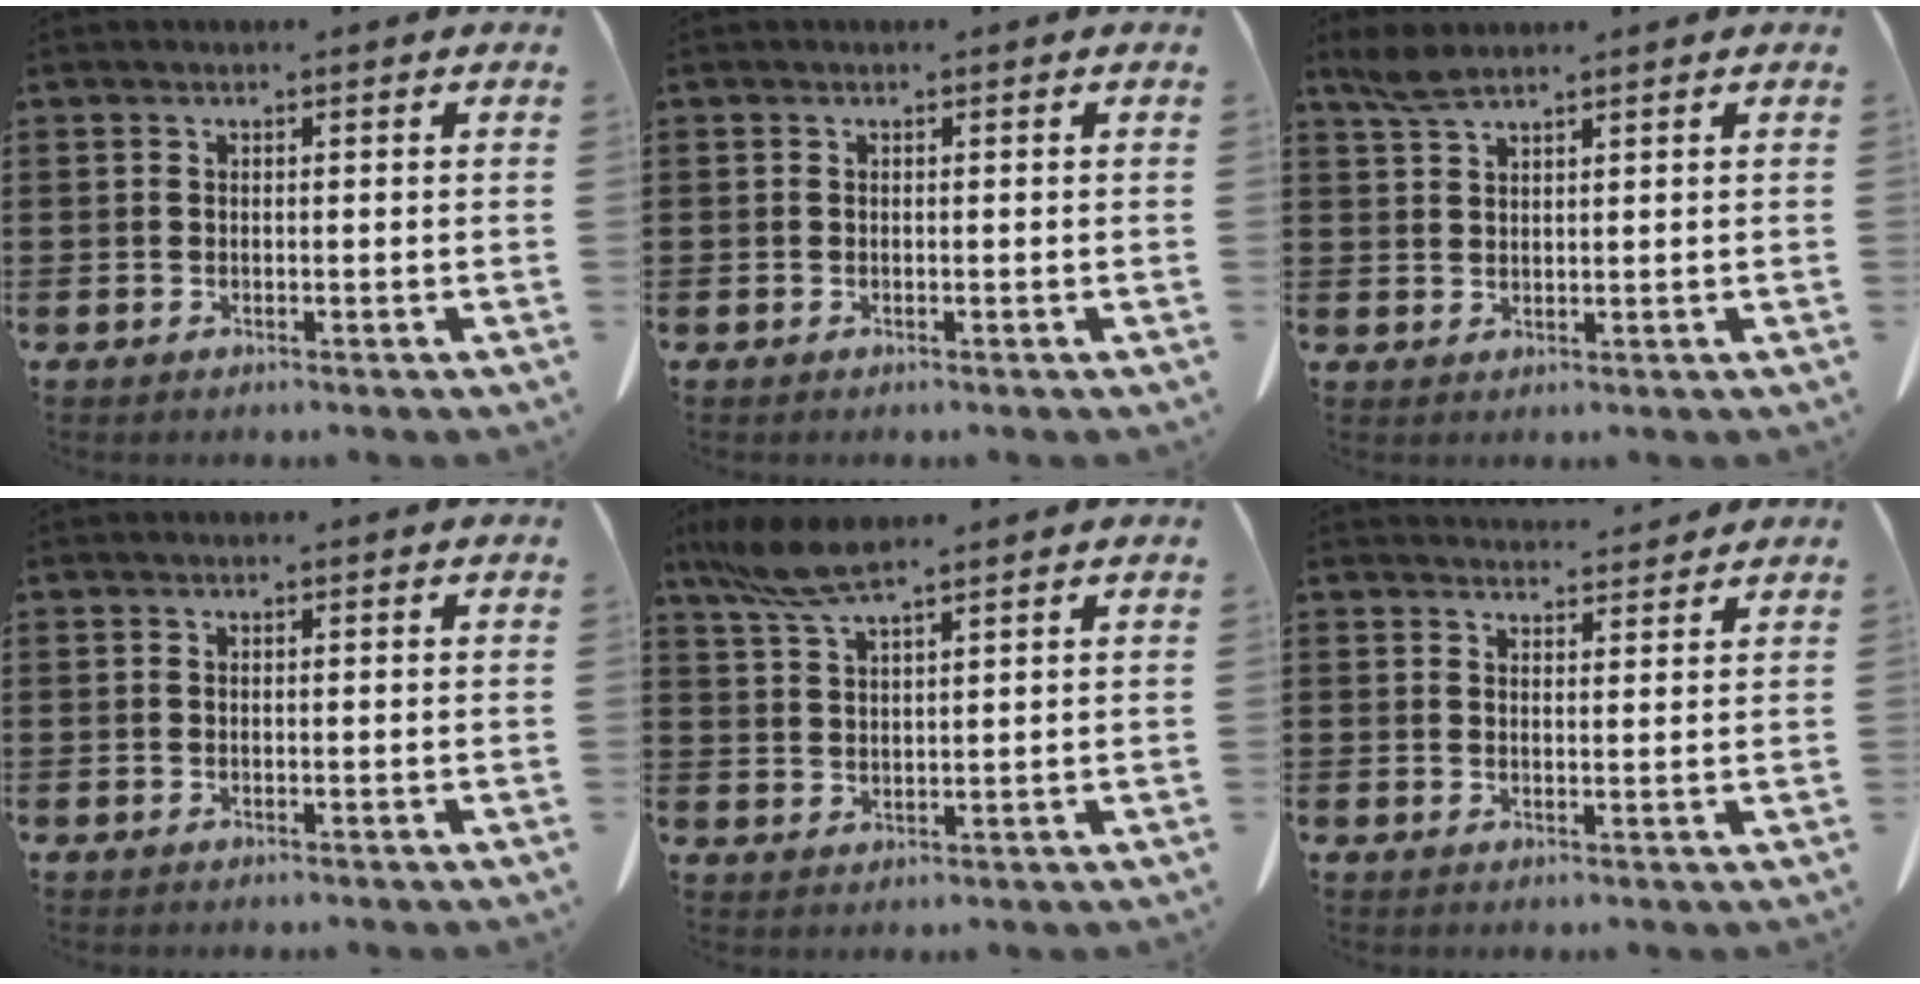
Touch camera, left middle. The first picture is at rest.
{"total": 0.0}
{"total": 3.1, "force": [2.3, 0.7, 2.0], "torque": [-0.044, 0.000, 0.044]}
{"total": 0.0}
{"total": 6.5, "force": [4.9, 1.0, 4.2], "torque": [-0.102, -0.009, 0.088]}
{"total": 3.2, "force": [3.2, 0.3, 0.3], "torque": [-0.006, -0.013, 0.057]}